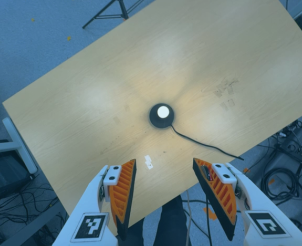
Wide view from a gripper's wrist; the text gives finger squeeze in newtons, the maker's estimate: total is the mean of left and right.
{"total": 0.0}